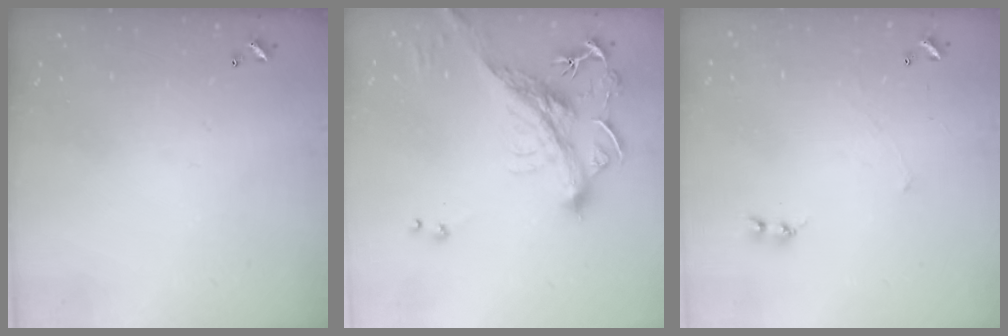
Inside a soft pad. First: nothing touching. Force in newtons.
{"total": 3.5, "press": 3.2, "slide": 1.4}
{"total": 1.6, "press": 1.5, "slide": 0.5}